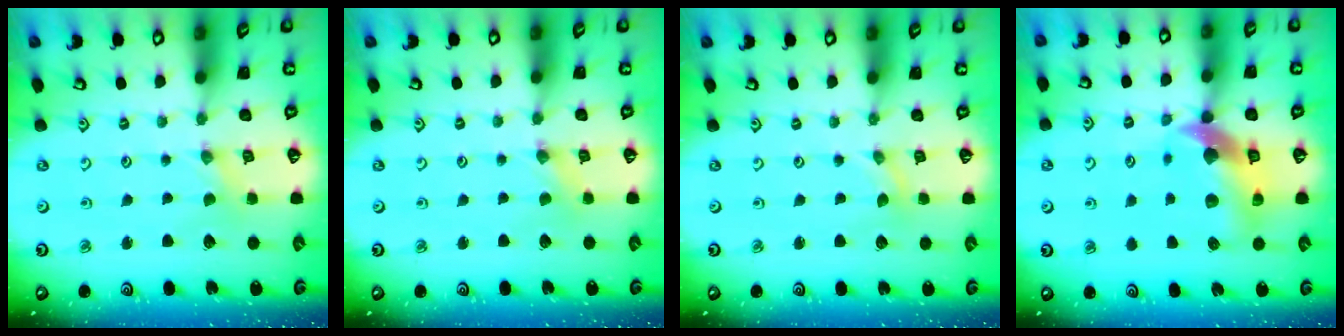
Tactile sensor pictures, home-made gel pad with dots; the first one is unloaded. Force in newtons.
{"total": 0.0}
{"total": 0.0}
{"total": 13.3, "press": 13.1, "slide": 2.1}